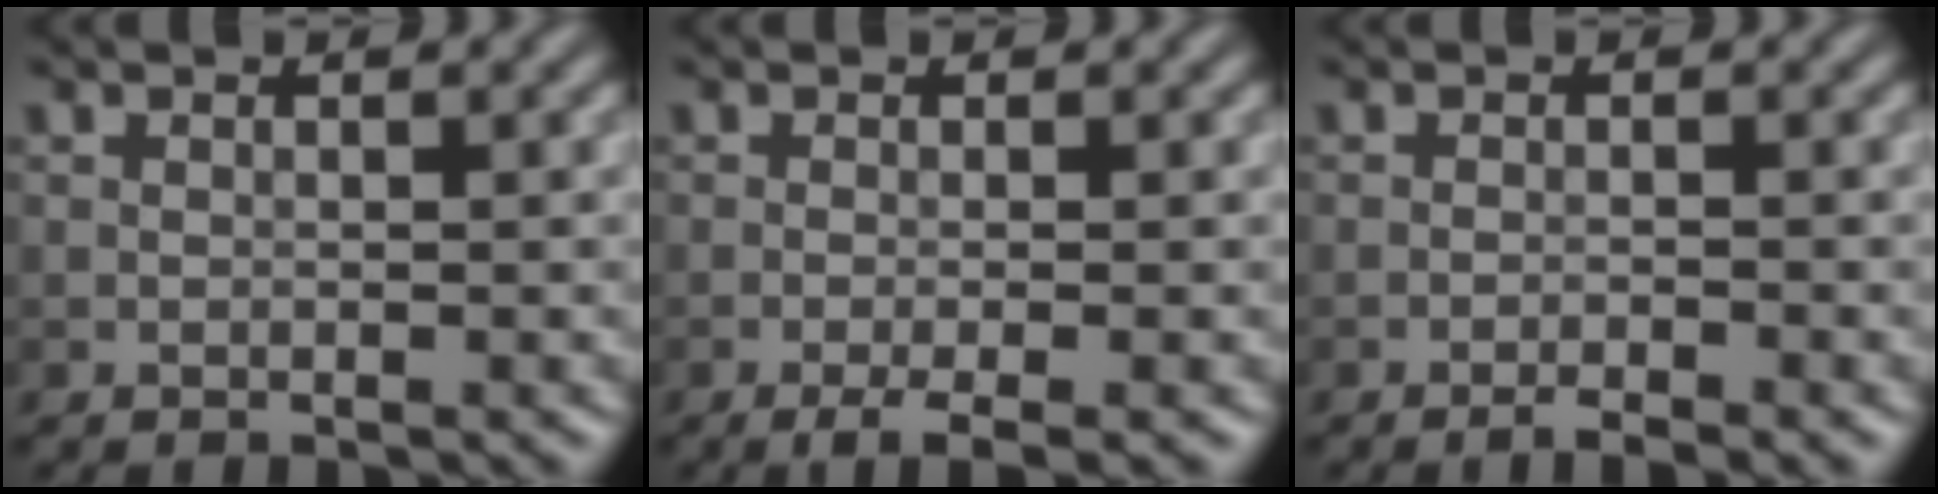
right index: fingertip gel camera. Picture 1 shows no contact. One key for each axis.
{"total": 2.6, "fx": -1.3, "fy": 0.5, "fz": 2.2, "tx": -0.039, "ty": -0.001, "tz": -0.027}
{"total": 1.7, "fx": -1.2, "fy": 0.2, "fz": 1.1, "tx": -0.020, "ty": 0.003, "tz": -0.024}